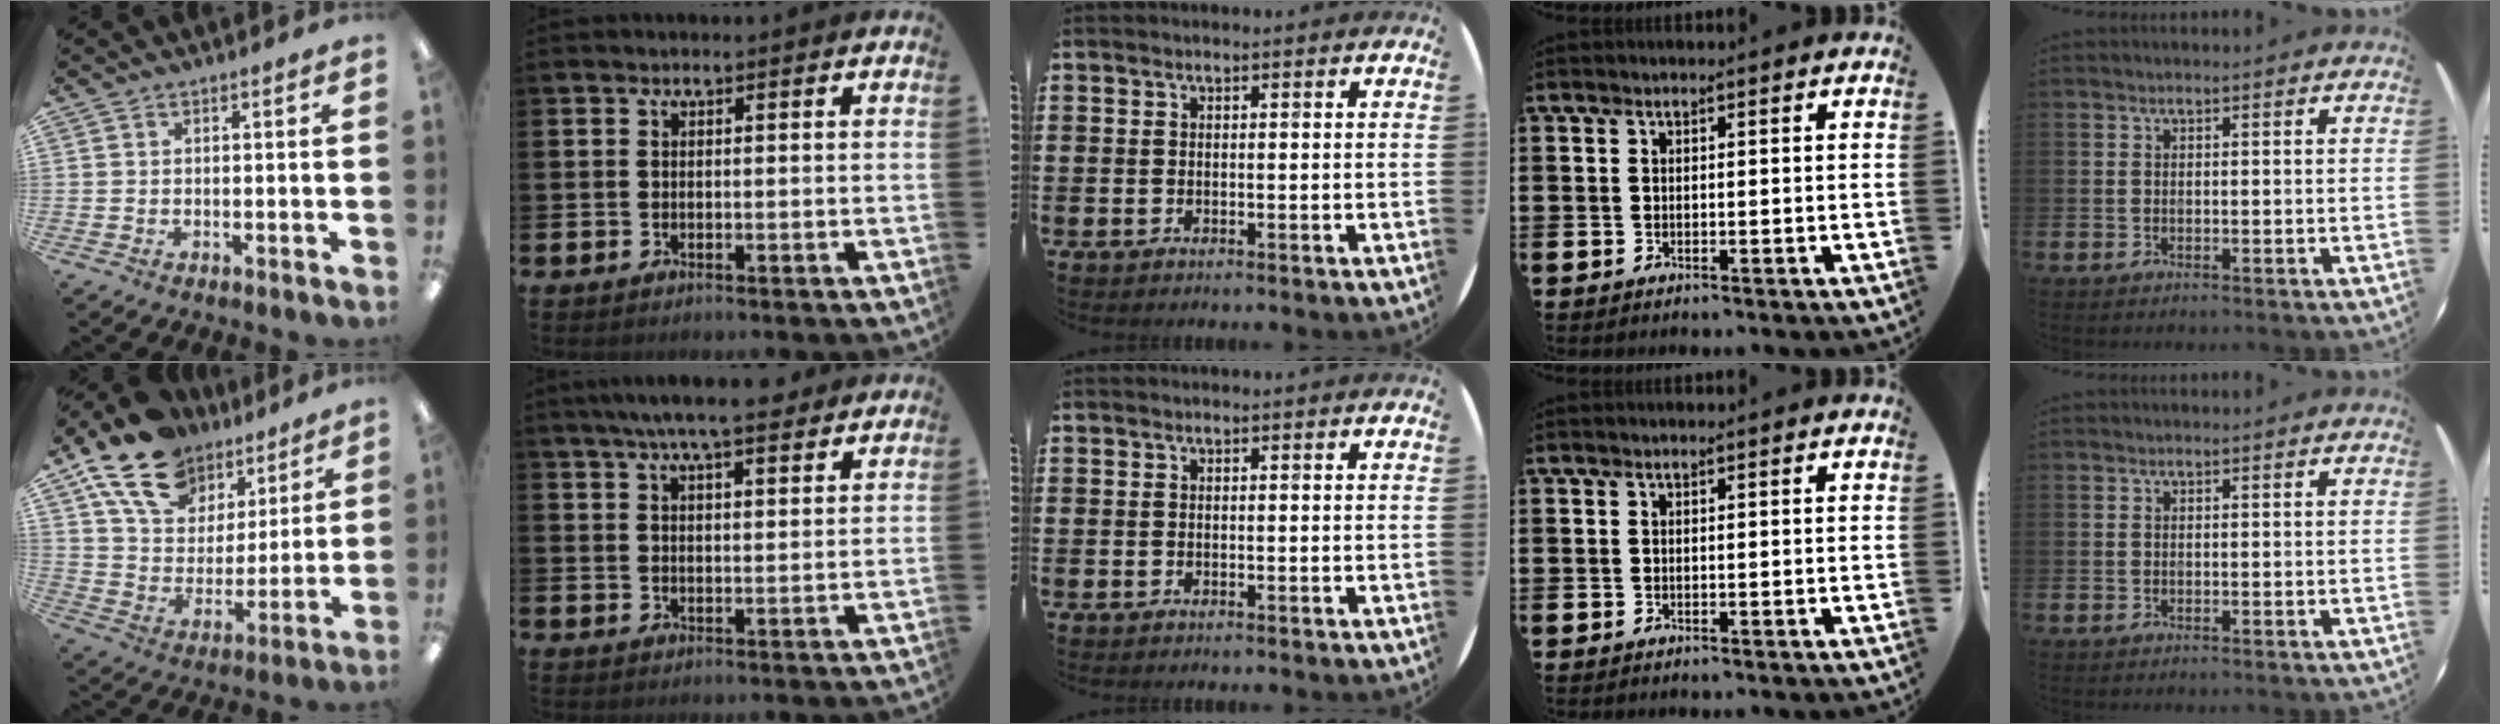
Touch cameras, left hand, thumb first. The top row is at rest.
{"thumb": {"total": 18.7, "force": [12.8, 11.3, 7.8], "torque": [-0.157, -0.063, 0.238]}, "index": {"total": 6.7, "force": [6.0, 0.9, 2.9], "torque": [-0.063, -0.018, 0.107]}}